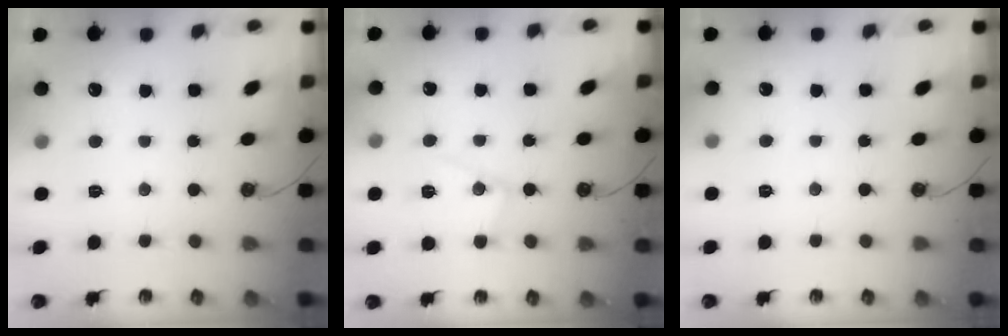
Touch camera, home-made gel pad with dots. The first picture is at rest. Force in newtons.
{"total": 10.7, "press": 10.7, "slide": 0.8}
{"total": 3.0, "press": 3.0, "slide": 0.5}